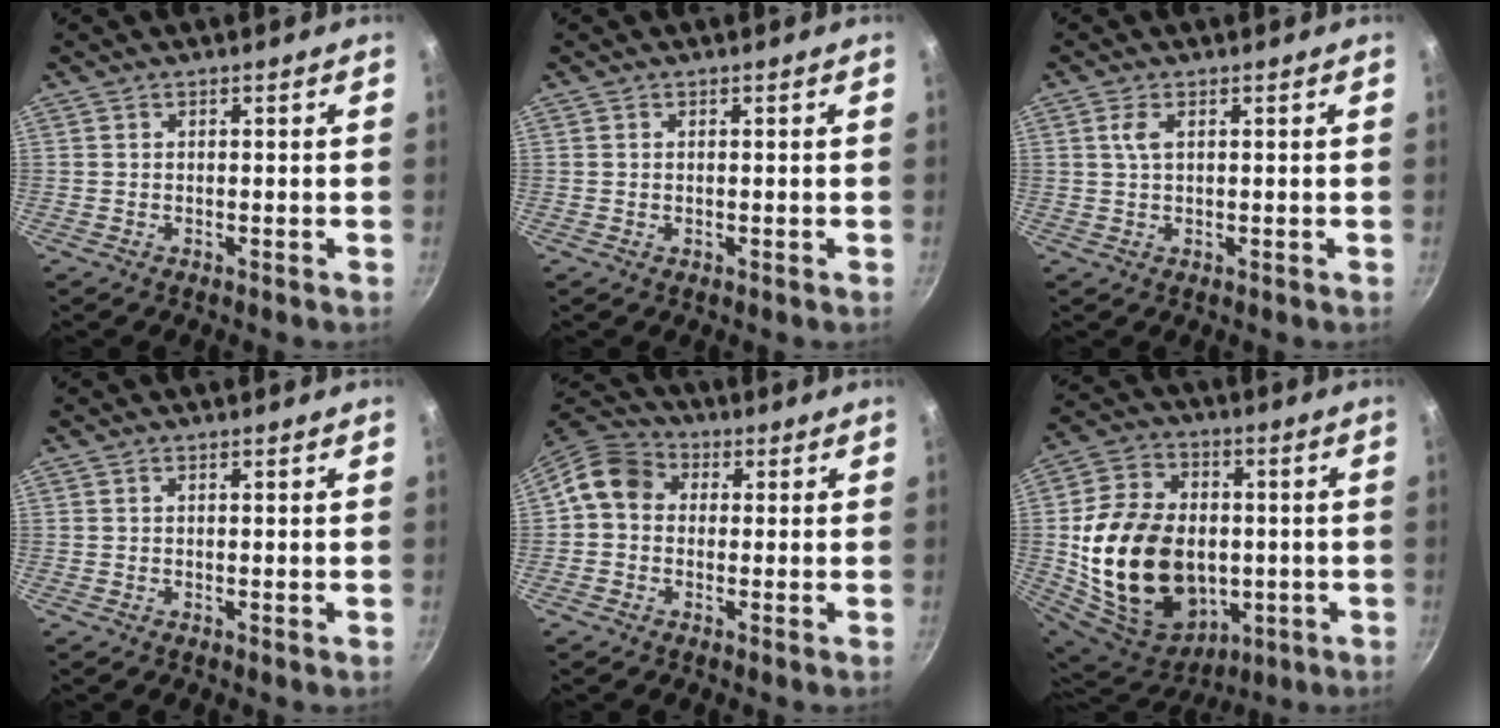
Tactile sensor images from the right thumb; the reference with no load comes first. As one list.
[{"total": 0.0}, {"total": 2.5, "force": [0.8, 1.1, 2.1], "torque": [-0.043, -0.001, 0.017]}, {"total": 0.0}, {"total": 7.7, "force": [0.6, 6.5, 4.1], "torque": [-0.056, 0.021, -0.012]}, {"total": 25.4, "force": [-1.7, 18.4, 17.4], "torque": [-0.300, 0.011, -0.011]}]